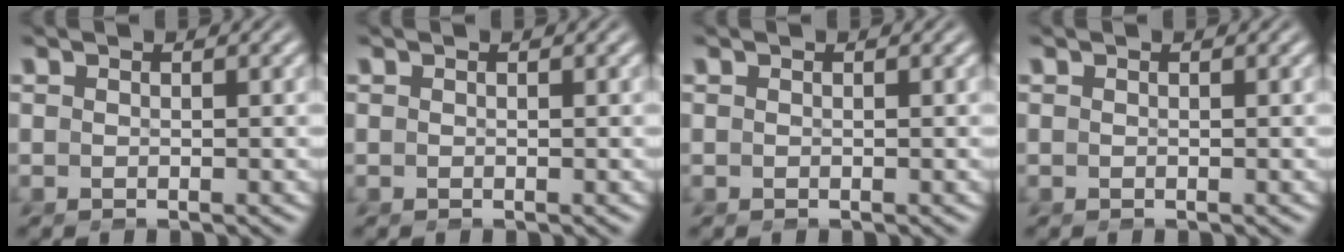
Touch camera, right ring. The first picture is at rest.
{"total": 0.0}
{"total": 0.0}
{"total": 0.0}